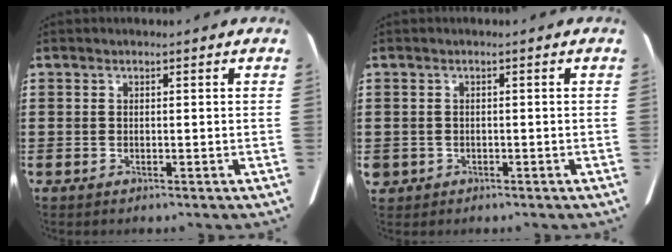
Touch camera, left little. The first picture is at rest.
{"total": 0.6, "force": [-0.4, 0.5, 0.0], "torque": [-0.002, 0.003, -0.009]}